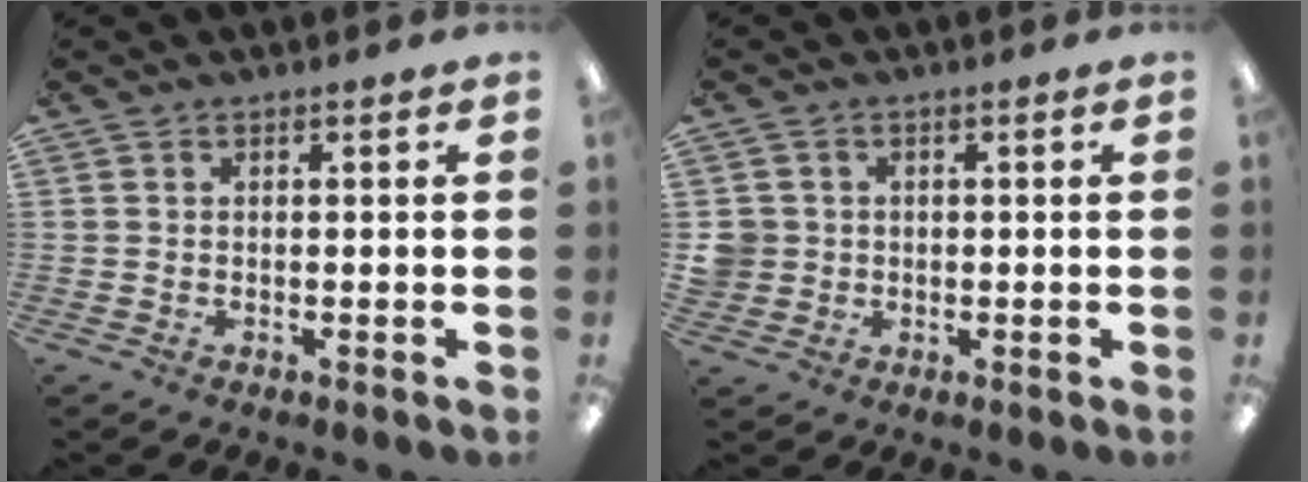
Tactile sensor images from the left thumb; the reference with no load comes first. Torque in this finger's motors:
{"motor_torque": [0.00, 0.00, 0.02, -0.09, 0.00]}